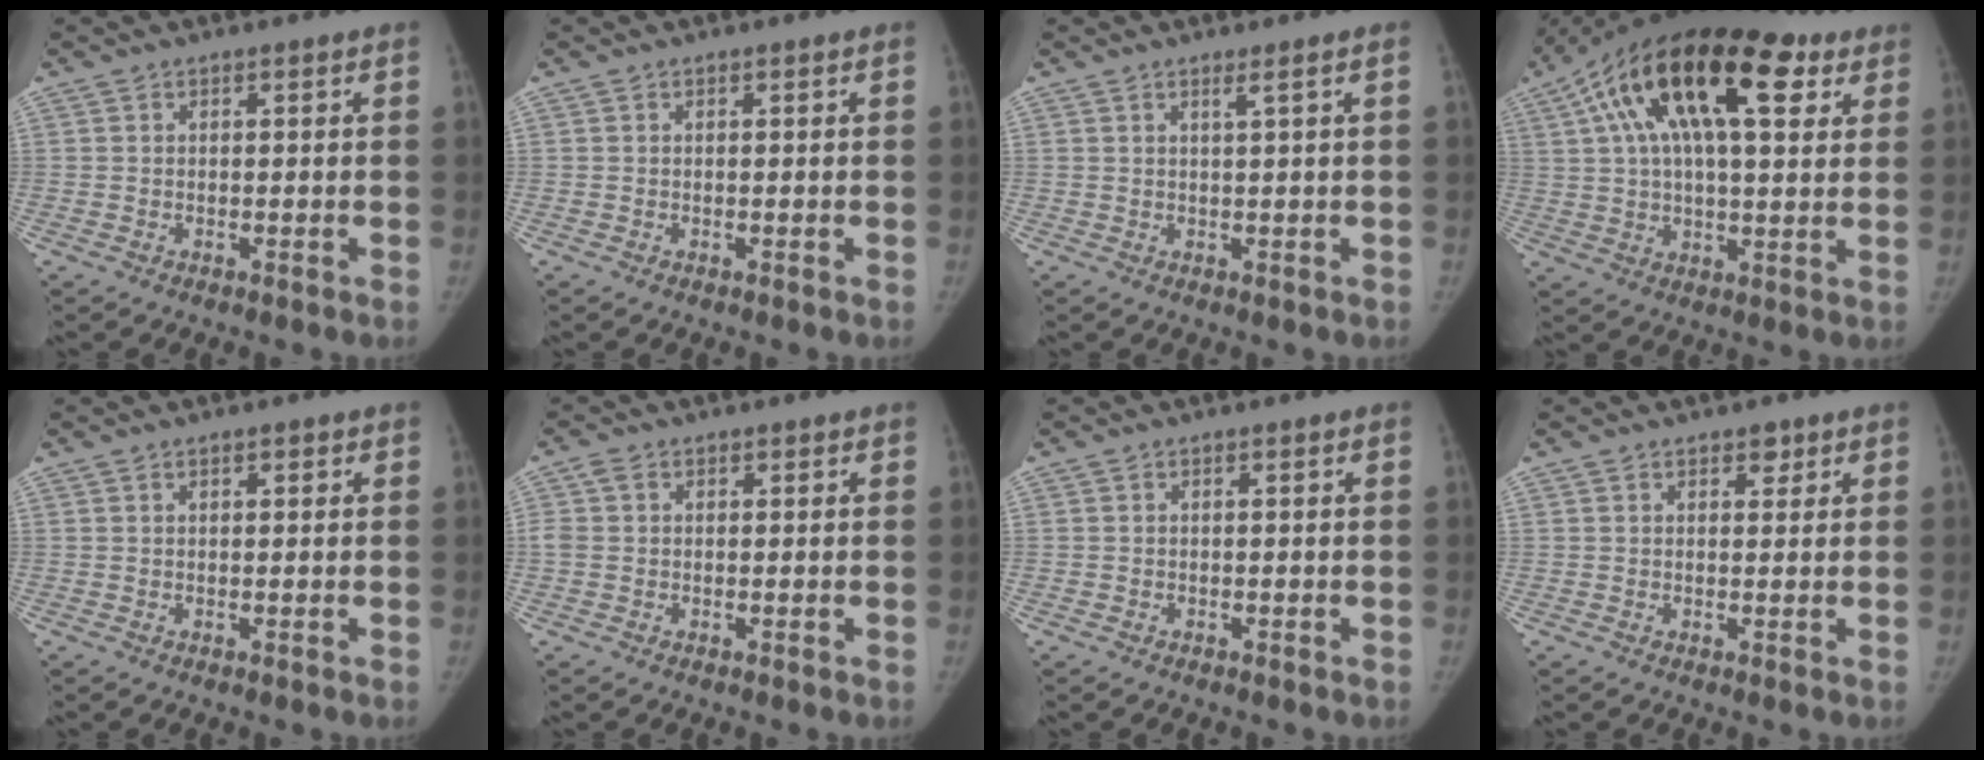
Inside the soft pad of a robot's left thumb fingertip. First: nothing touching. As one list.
[{"total": 0.0}, {"total": 1.4, "force": [0.7, -0.6, 1.1], "torque": [-0.022, -0.010, 0.019]}, {"total": 24.9, "force": [9.9, 10.7, 20.1], "torque": [-0.341, 0.028, 0.154]}, {"total": 0.9, "force": [0.4, 0.5, 0.6], "torque": [-0.008, 0.001, 0.004]}, {"total": 2.7, "force": [0.3, 2.2, 1.5], "torque": [-0.039, 0.010, 0.006]}, {"total": 0.0}, {"total": 1.8, "force": [1.1, 1.1, 0.9], "torque": [0.001, -0.005, 0.013]}]